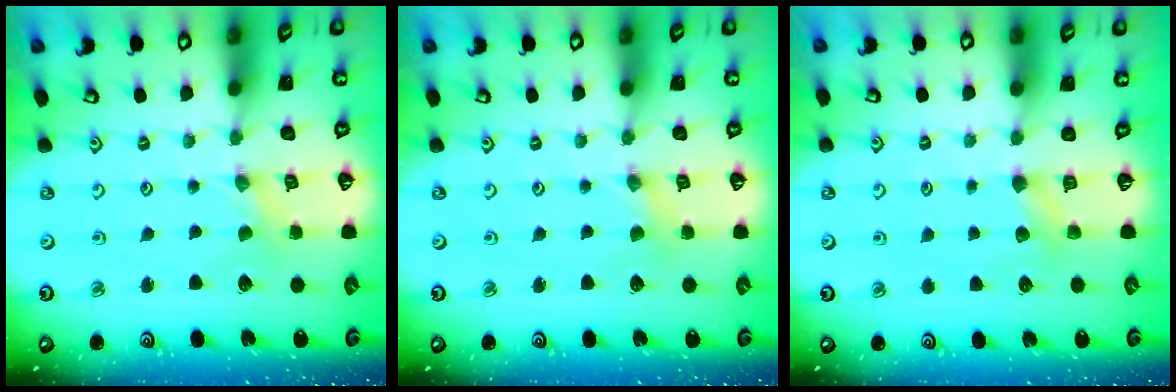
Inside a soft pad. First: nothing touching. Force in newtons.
{"total": 2.3, "press": 2.3, "slide": 0.3}
{"total": 3.6, "press": 3.5, "slide": 0.6}